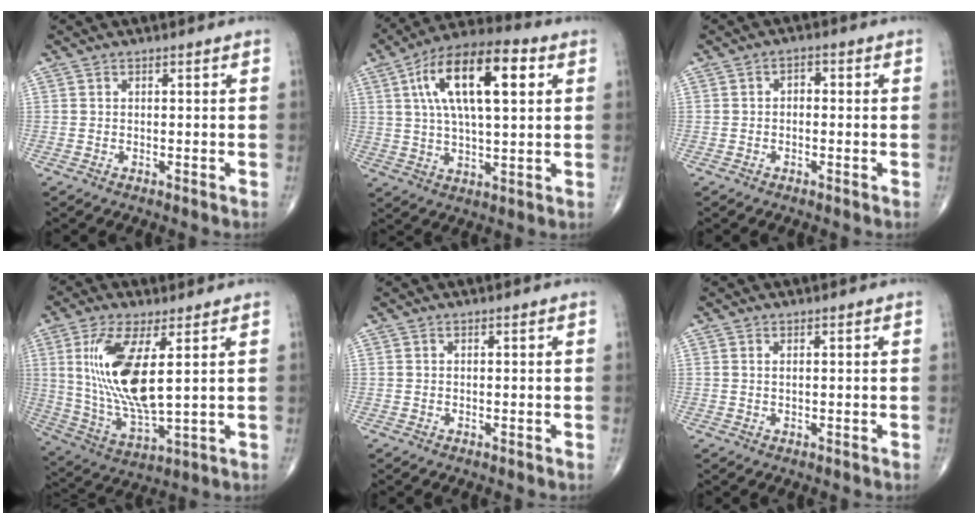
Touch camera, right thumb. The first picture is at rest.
{"total": 18.3, "force": [5.5, 7.2, 15.9], "torque": [-0.269, 0.013, 0.086]}
{"total": 1.9, "force": [-0.1, 1.3, 1.4], "torque": [-0.014, 0.010, -0.008]}
{"total": 15.9, "force": [3.6, 5.4, 14.6], "torque": [-0.307, -0.027, 0.079]}
{"total": 0.0}
{"total": 0.6, "force": [0.2, 0.1, 0.5], "torque": [-0.015, 0.002, 0.005]}